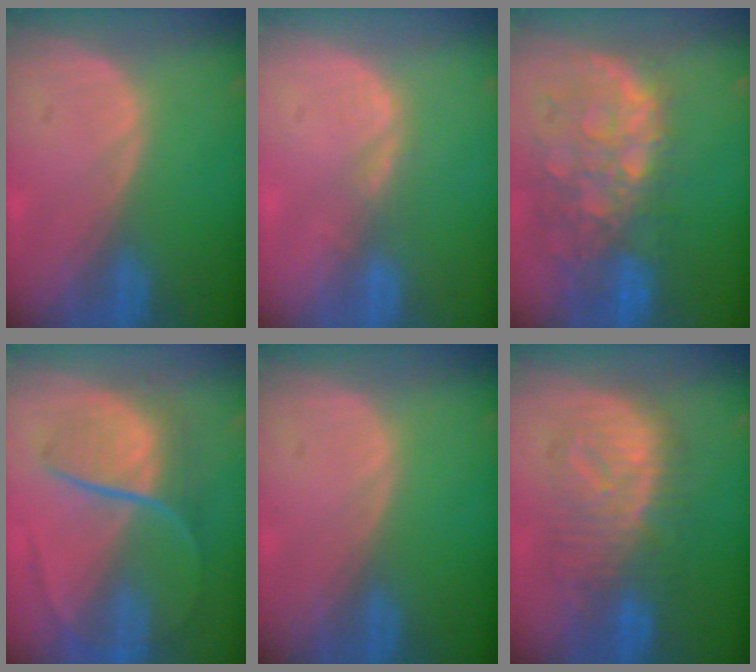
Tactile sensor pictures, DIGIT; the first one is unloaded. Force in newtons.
{"total": 2.3, "press": 1.8, "slide": 1.5}
{"total": 11.7, "press": 9.9, "slide": 6.3}
{"total": 8.8, "press": 7.5, "slide": 4.7}
{"total": 0.0}
{"total": 9.3, "press": 9.3, "slide": 0.4}